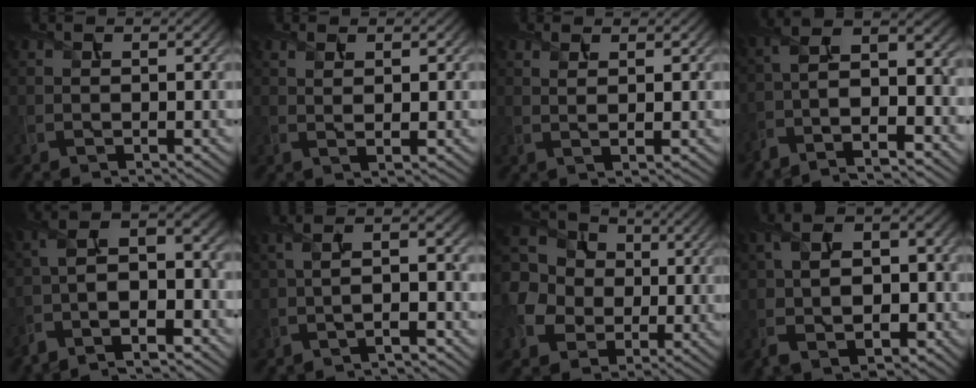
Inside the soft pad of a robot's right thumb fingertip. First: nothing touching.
{"total": 2.2, "force": [0.6, 0.4, 2.1], "torque": [-0.043, 0.003, 0.014]}
{"total": 1.9, "force": [0.9, 0.3, 1.7], "torque": [-0.032, 0.002, 0.014]}
{"total": 12.5, "force": [-6.4, 4.5, 9.8], "torque": [-0.205, -0.009, -0.106]}
{"total": 13.3, "force": [-6.1, 5.6, 10.4], "torque": [-0.221, -0.020, -0.096]}
{"total": 5.8, "force": [-1.9, 1.5, 5.3], "torque": [-0.100, 0.006, -0.041]}
{"total": 12.9, "force": [0.2, 11.0, 6.8], "torque": [-0.212, -0.009, -0.015]}
{"total": 9.8, "force": [-2.1, 5.9, 7.6], "torque": [-0.160, -0.023, -0.031]}